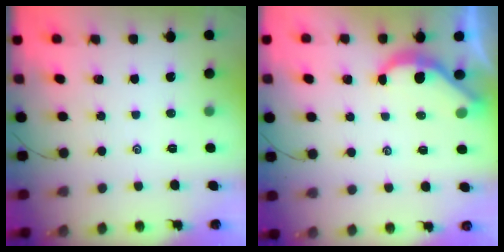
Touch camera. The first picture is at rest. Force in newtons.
{"total": 4.2, "press": 4.2, "slide": 0.5}